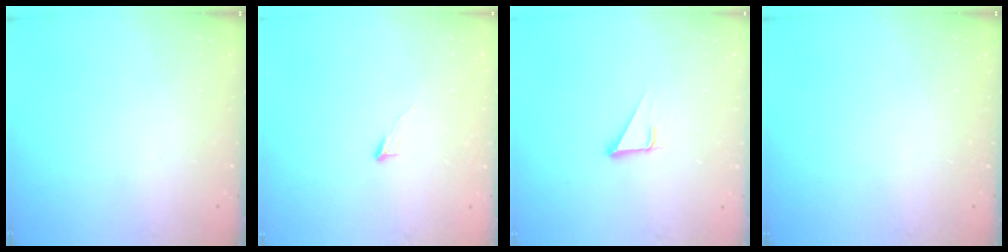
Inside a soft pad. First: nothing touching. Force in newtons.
{"total": 3.4, "press": 3.4, "slide": 0.2}
{"total": 2.9, "press": 2.9, "slide": 0.1}
{"total": 0.0}